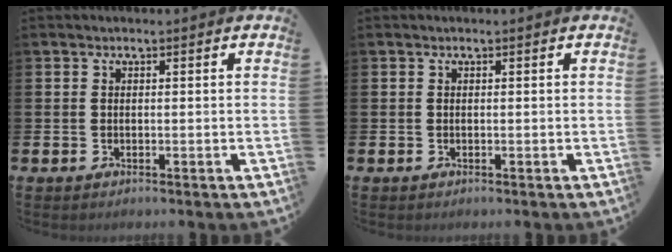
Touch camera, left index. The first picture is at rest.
{"total": 0.0}